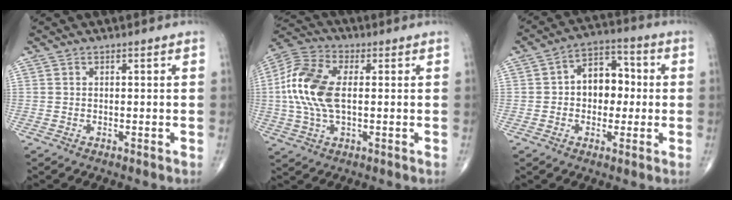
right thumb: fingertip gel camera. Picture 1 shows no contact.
{"total": 13.5, "force": [0.7, 7.3, 11.4], "torque": [-0.255, 0.017, 0.008]}
{"total": 9.5, "force": [0.3, 6.8, 6.6], "torque": [-0.059, 0.024, -0.006]}